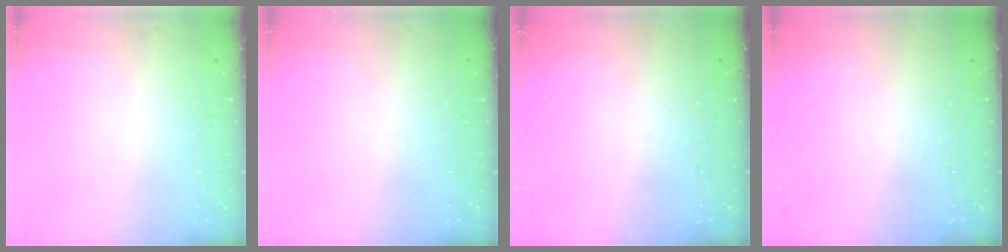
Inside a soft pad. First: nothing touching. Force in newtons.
{"total": 0.0}
{"total": 0.0}
{"total": 0.0}